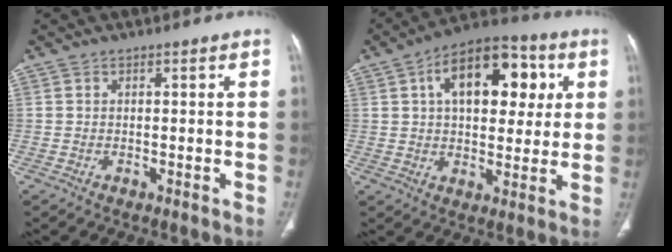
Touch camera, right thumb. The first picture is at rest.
{"total": 18.2, "force": [5.3, 10.2, 14.1], "torque": [-0.167, 0.011, 0.075]}